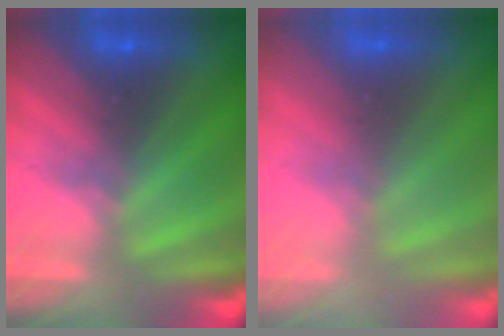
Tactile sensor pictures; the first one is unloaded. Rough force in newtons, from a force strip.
{"total": 2.7}